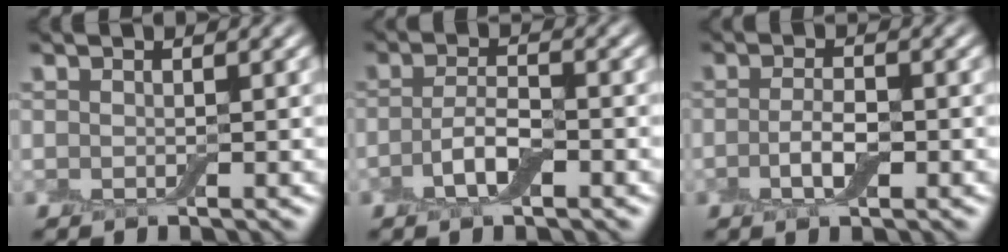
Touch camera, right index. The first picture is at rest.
{"total": 3.1, "force": [-1.2, 1.1, 2.6], "torque": [-0.057, 0.001, -0.028]}
{"total": 2.5, "force": [-0.7, 1.0, 2.2], "torque": [-0.046, -0.001, -0.017]}